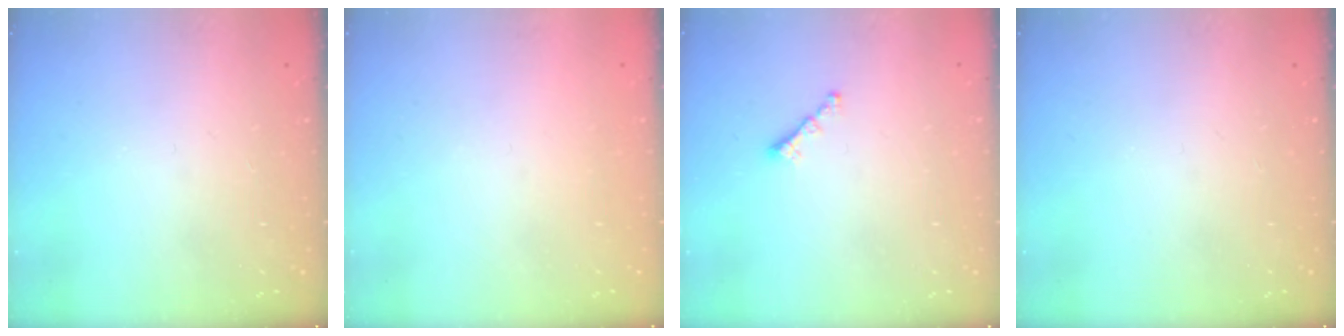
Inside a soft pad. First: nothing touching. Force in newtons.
{"total": 1.6, "press": 1.6, "slide": 0.2}
{"total": 1.6, "press": 1.5, "slide": 0.5}
{"total": 0.0}